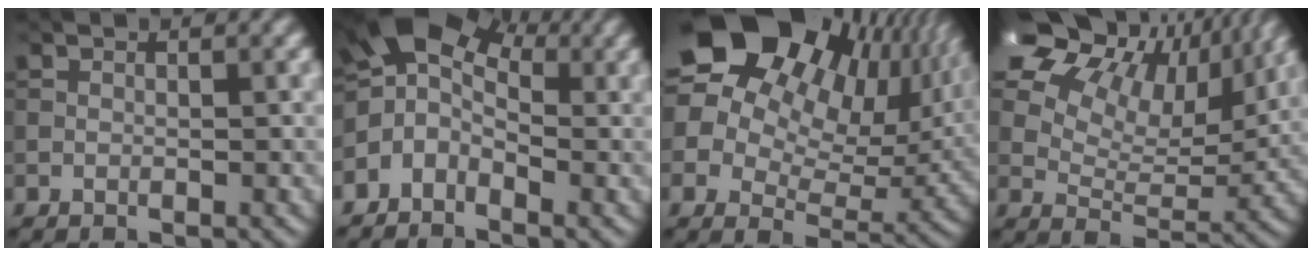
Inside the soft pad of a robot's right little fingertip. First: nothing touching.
{"total": 5.6, "force": [-1.3, 4.1, 3.7], "torque": [-0.056, 0.015, -0.047]}
{"total": 21.5, "force": [9.8, 15.2, 11.6], "torque": [-0.239, 0.058, 0.160]}
{"total": 15.1, "force": [9.5, 8.1, 8.5], "torque": [-0.172, 0.036, 0.146]}